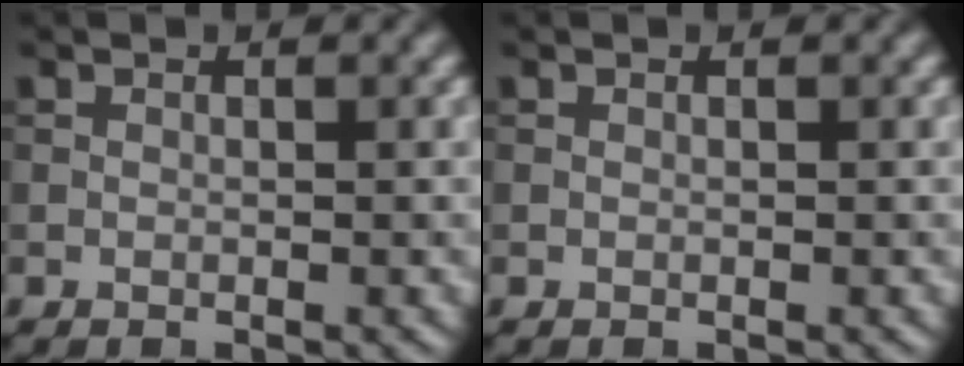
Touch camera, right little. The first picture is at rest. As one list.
[{"total": 0.0}]